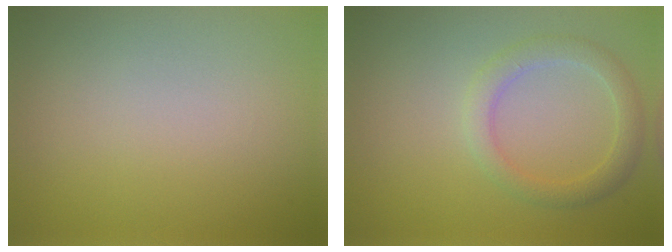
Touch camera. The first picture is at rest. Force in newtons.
{"total": 2.5, "press": 2.5, "slide": 0.1}